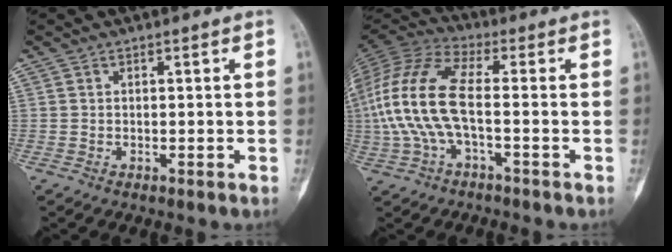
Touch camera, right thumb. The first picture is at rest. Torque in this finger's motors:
{"motor_torque": [2.46, 2.55, 2.24, -0.27, 0.32]}